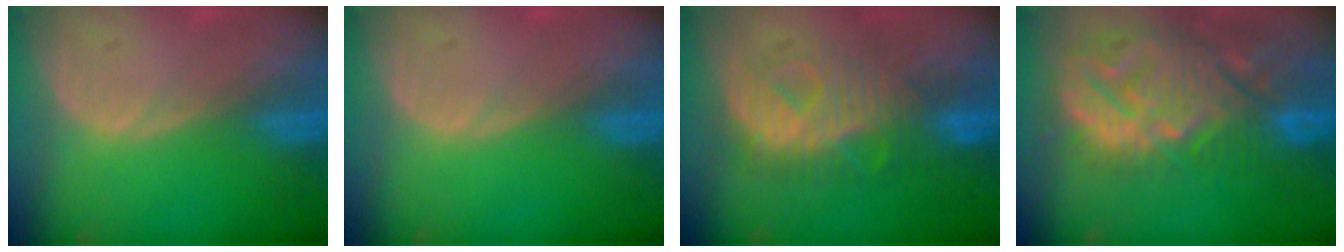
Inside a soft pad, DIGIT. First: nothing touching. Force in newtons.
{"total": 0.0}
{"total": 8.4, "press": 8.4, "slide": 0.1}
{"total": 14.6, "press": 12.4, "slide": 7.6}